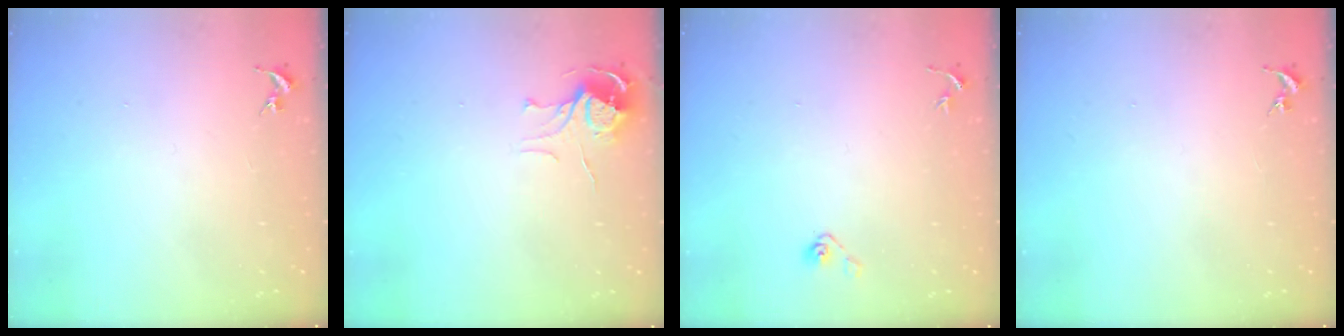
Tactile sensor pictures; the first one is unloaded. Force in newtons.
{"total": 7.0, "press": 7.0, "slide": 0.6}
{"total": 4.0, "press": 3.6, "slide": 1.8}
{"total": 0.0}